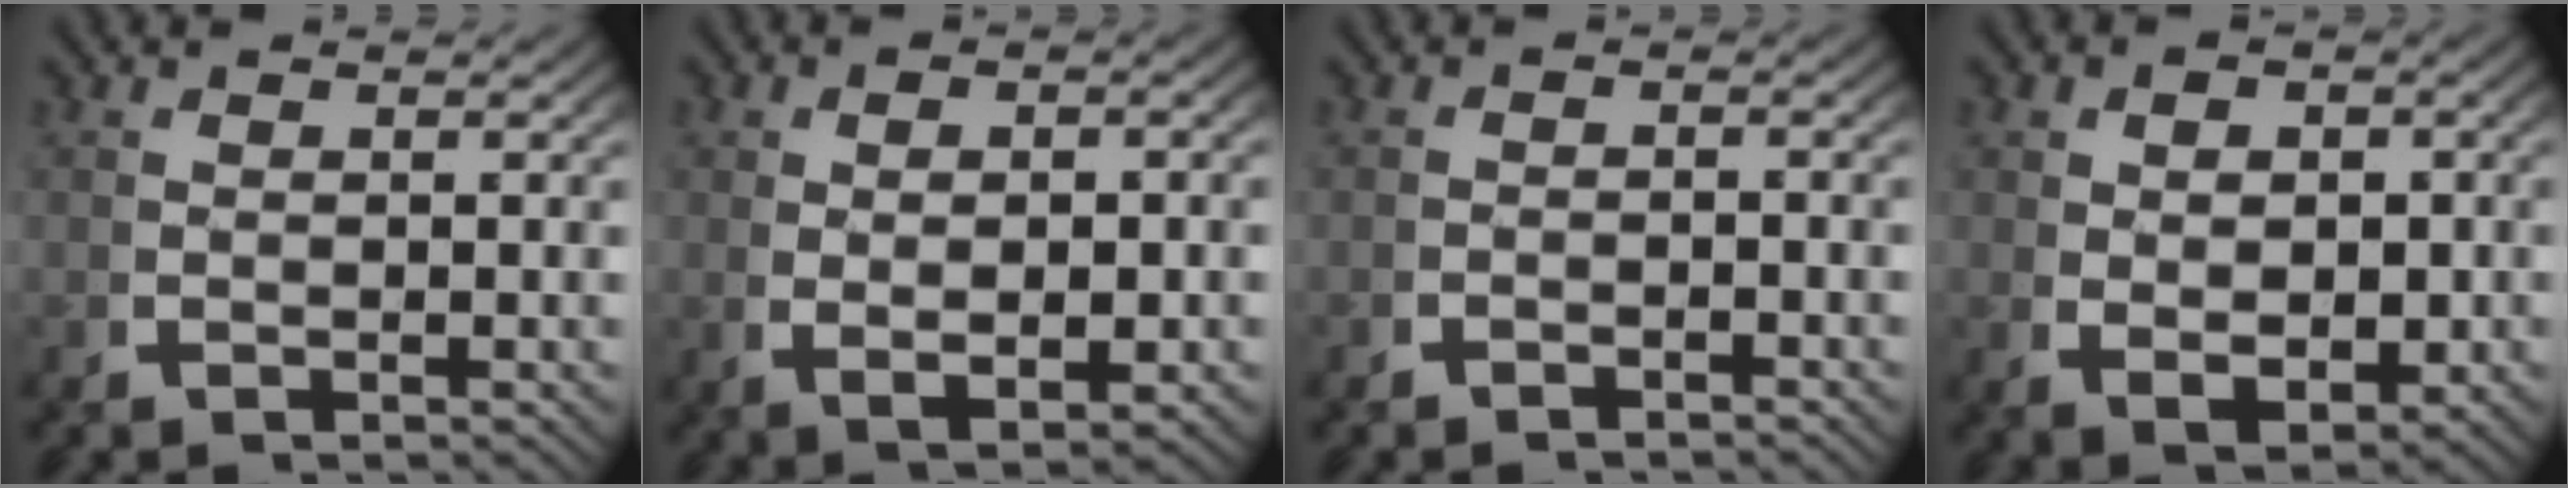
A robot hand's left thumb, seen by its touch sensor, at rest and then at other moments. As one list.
[{"total": 4.3, "force": [0.0, 2.1, 3.7], "torque": [-0.070, -0.011, 0.012]}, {"total": 1.4, "force": [-1.4, 0.1, 0.1], "torque": [-0.003, -0.004, -0.024]}, {"total": 5.0, "force": [-0.2, 3.4, 3.6], "torque": [-0.069, -0.025, 0.012]}]